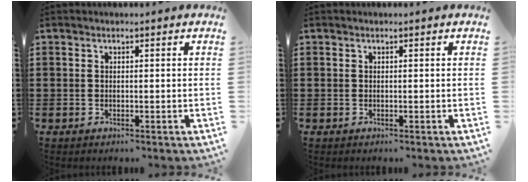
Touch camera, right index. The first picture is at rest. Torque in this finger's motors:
{"motor_torque": [0.24, -0.11, 0.09, 0.02]}